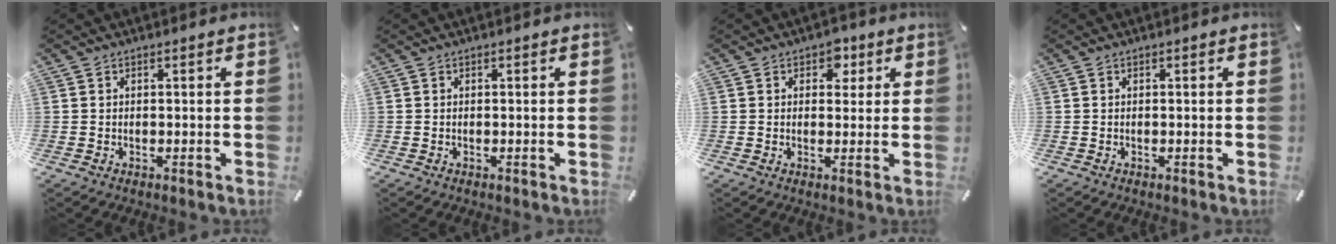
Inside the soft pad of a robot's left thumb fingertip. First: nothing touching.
{"total": 0.0}
{"total": 4.1, "force": [1.7, 3.2, 1.9], "torque": [-0.005, -0.007, 0.021]}
{"total": 0.0}